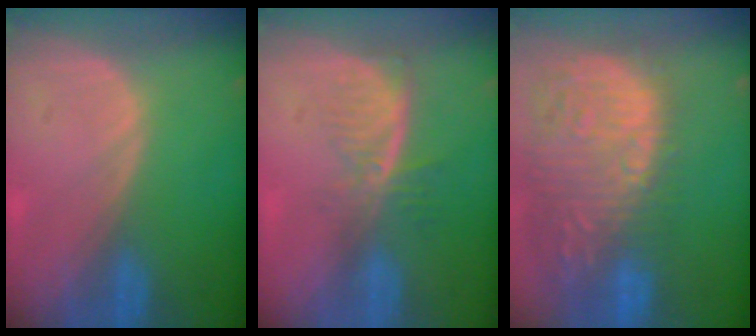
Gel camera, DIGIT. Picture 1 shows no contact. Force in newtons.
{"total": 5.9, "press": 5.0, "slide": 3.1}
{"total": 15.7, "press": 12.9, "slide": 9.0}